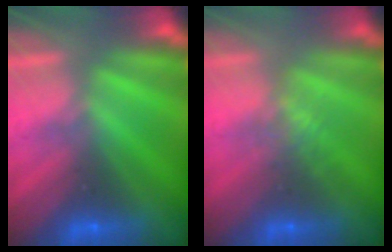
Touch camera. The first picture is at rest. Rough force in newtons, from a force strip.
{"total": 2.0}